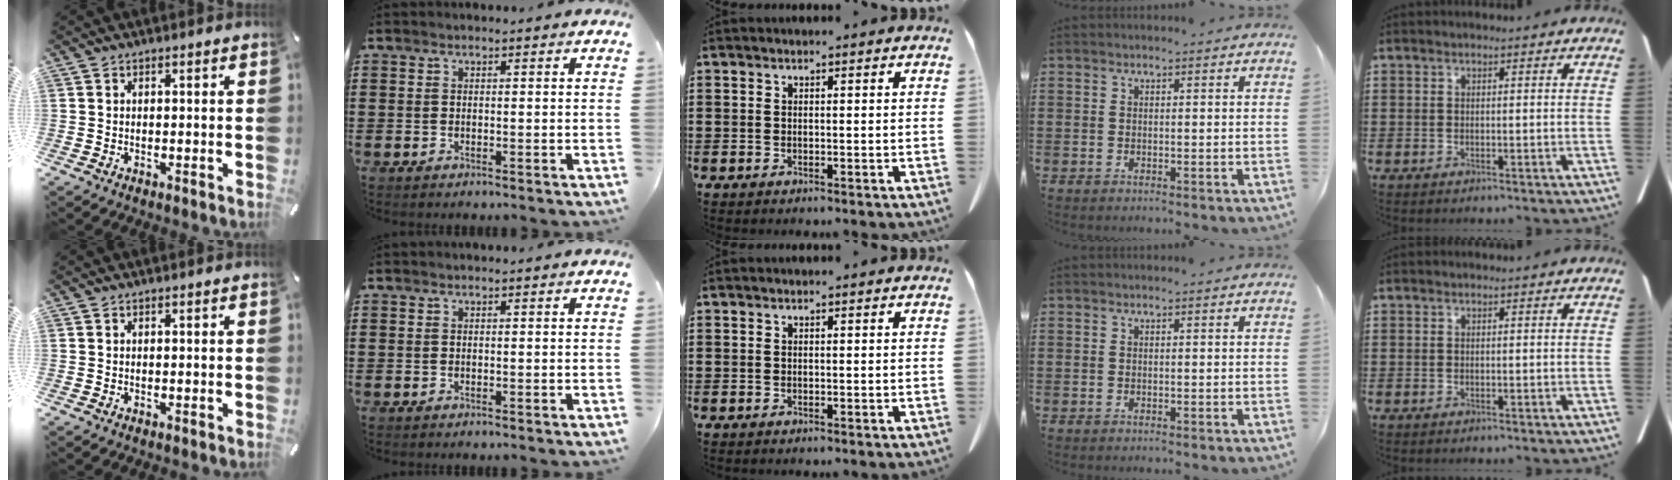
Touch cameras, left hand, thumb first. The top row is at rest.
{}